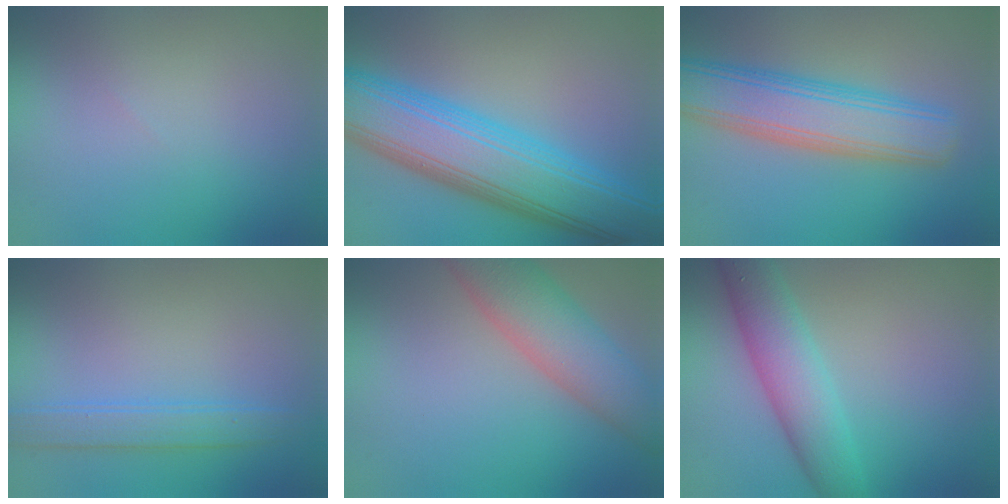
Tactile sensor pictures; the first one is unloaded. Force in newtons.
{"total": 11.0, "press": 11.0, "slide": 0.1}
{"total": 7.5, "press": 7.5, "slide": 0.2}
{"total": 2.0, "press": 2.0, "slide": 0.1}
{"total": 7.3, "press": 7.3, "slide": 0.4}
{"total": 5.5, "press": 5.5, "slide": 0.1}